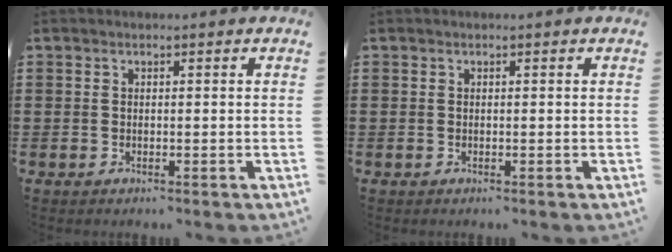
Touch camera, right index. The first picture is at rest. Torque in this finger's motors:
{"motor_torque": [0.00, 0.00, 0.00, -0.01]}